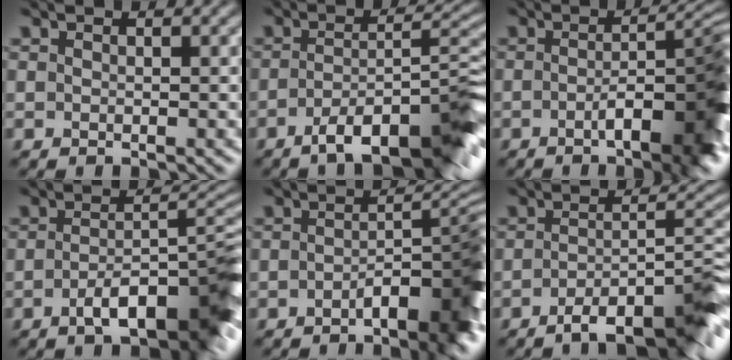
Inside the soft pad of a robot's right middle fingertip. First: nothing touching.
{"total": 9.8, "force": [-5.8, 2.3, 7.6], "torque": [-0.102, 0.003, -0.089]}
{"total": 8.9, "force": [-3.0, 2.2, 8.1], "torque": [-0.099, 0.006, -0.044]}
{"total": 8.4, "force": [-4.0, 2.2, 7.0], "torque": [-0.098, 0.008, -0.065]}
{"total": 7.8, "force": [-3.7, 2.1, 6.6], "torque": [-0.079, 0.008, -0.056]}
{"total": 8.5, "force": [-5.5, 1.7, 6.2], "torque": [-0.076, 0.006, -0.085]}